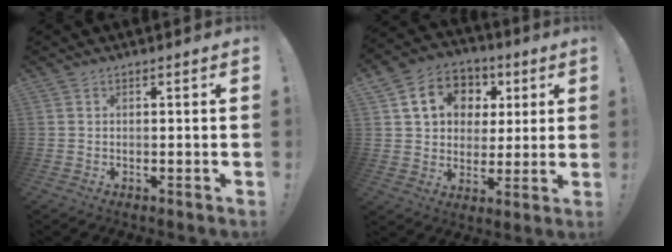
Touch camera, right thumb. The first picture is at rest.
{"total": 13.8, "force": [5.1, 11.2, 6.1], "torque": [-0.088, -0.014, 0.105]}